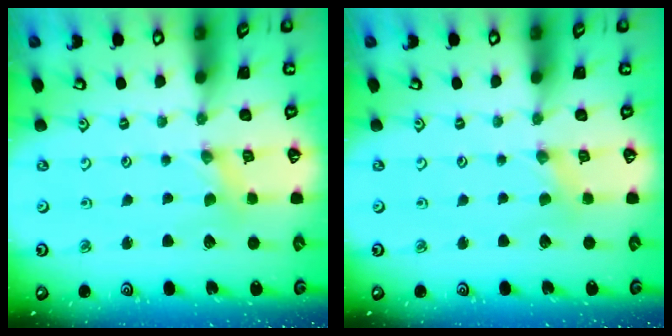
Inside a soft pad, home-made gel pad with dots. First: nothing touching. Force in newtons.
{"total": 1.4, "press": 1.3, "slide": 0.2}